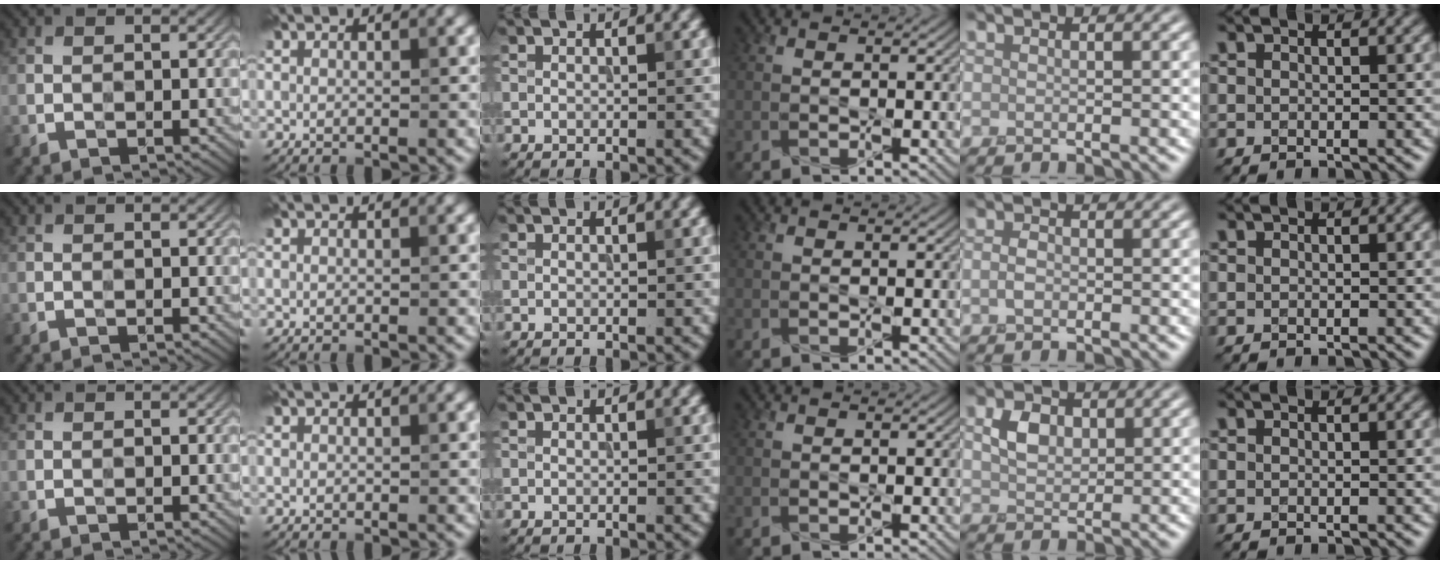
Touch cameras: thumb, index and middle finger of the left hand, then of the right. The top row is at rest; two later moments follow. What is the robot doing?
{"motion": "press", "object": "joystick"}